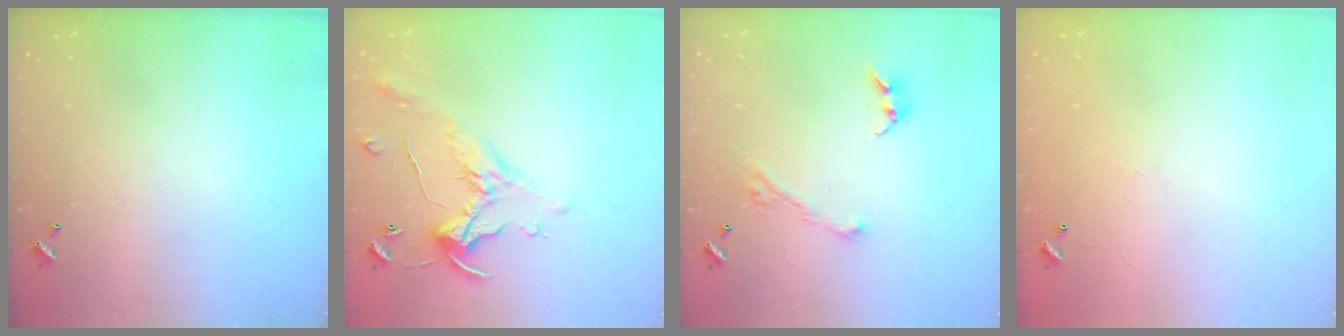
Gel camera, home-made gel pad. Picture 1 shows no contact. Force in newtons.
{"total": 1.1, "press": 0.8, "slide": 0.9}
{"total": 3.7, "press": 3.6, "slide": 0.7}
{"total": 7.7, "press": 7.7, "slide": 0.5}